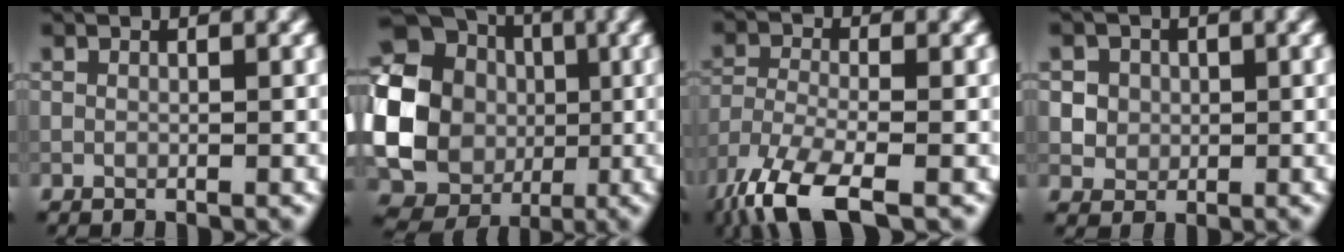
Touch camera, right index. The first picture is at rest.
{"total": 25.7, "force": [-1.1, 24.5, 7.6], "torque": [-0.130, -0.003, -0.069]}
{"total": 8.3, "force": [-5.9, 2.4, 5.3], "torque": [-0.112, -0.020, -0.124]}
{"total": 4.1, "force": [1.4, 3.6, 1.6], "torque": [-0.027, 0.012, 0.023]}